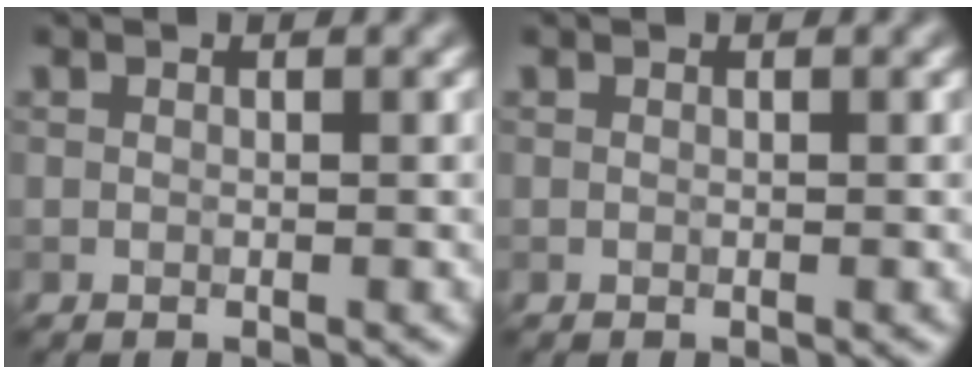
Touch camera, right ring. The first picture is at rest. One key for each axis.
{"total": 0.0}